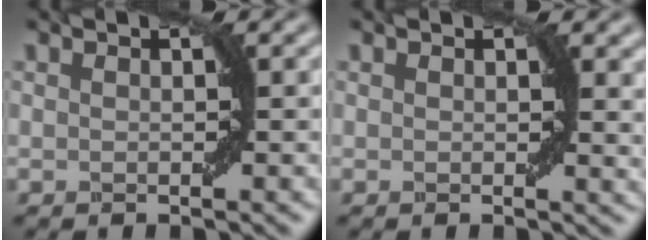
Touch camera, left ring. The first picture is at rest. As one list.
[{"total": 1.7, "force": [0.8, 0.6, 1.4], "torque": [-0.010, -0.005, 0.014]}]